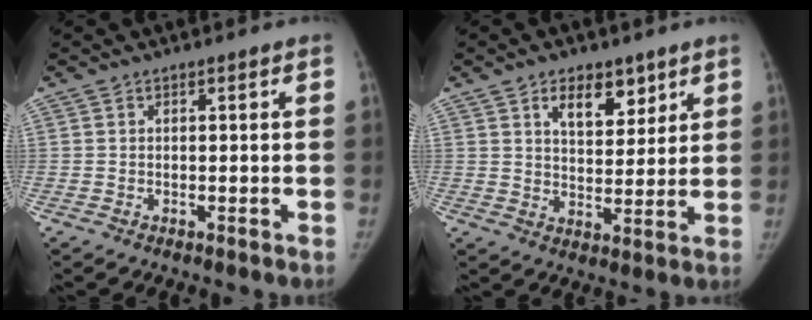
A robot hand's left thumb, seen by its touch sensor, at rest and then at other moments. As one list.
[{"total": 8.2, "force": [4.8, 4.5, 4.8], "torque": [-0.041, -0.030, 0.077]}]